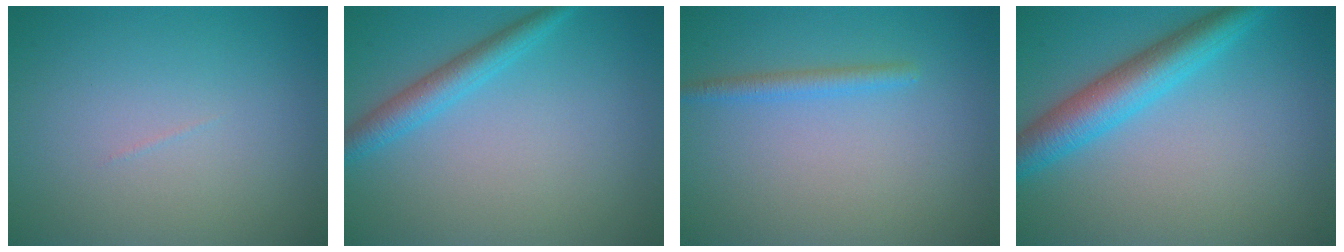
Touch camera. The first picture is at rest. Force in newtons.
{"total": 2.8, "press": 2.8, "slide": 0.2}
{"total": 1.6, "press": 1.6, "slide": 0.0}
{"total": 5.3, "press": 5.3, "slide": 0.1}